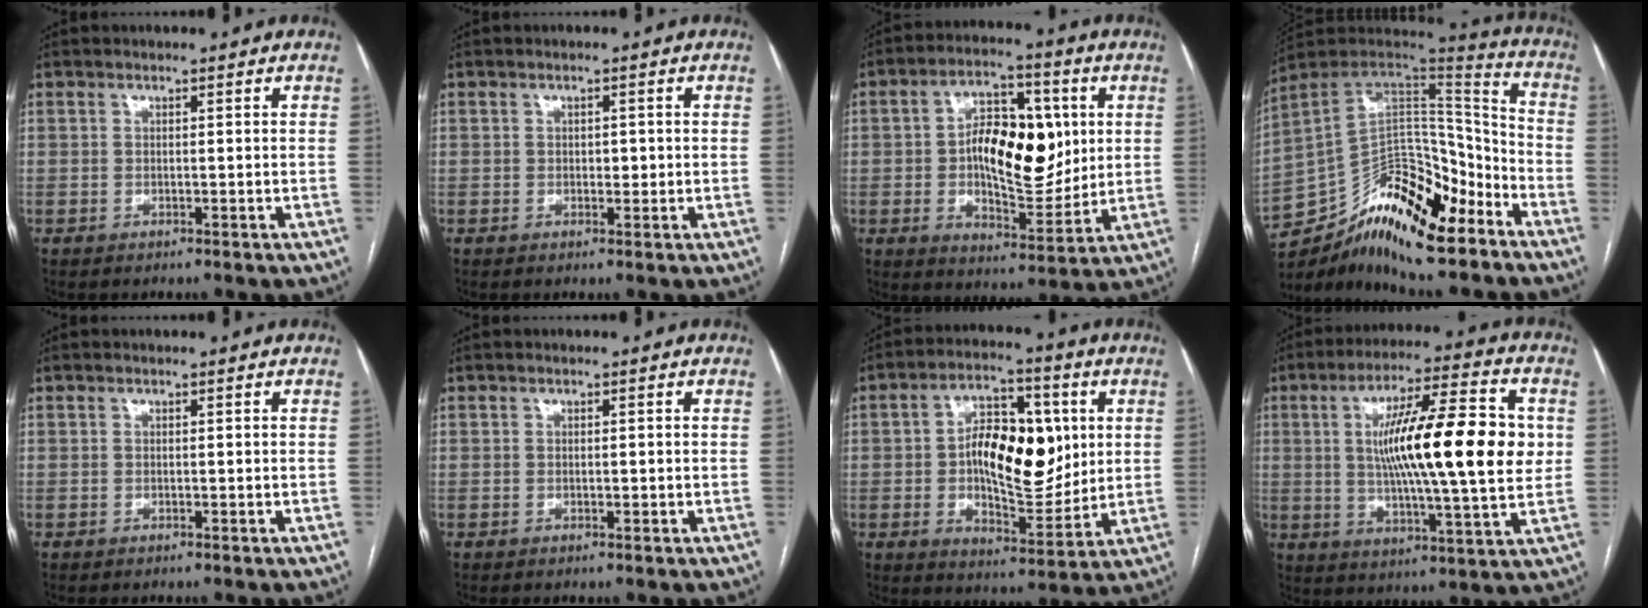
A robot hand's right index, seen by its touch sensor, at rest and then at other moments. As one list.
[{"total": 1.4, "force": [0.0, 0.9, 1.0], "torque": [-0.013, 0.002, 0.000]}, {"total": 14.3, "force": [1.6, 6.6, 12.6], "torque": [-0.208, 0.020, 0.032]}, {"total": 21.9, "force": [-15.5, 6.8, 13.9], "torque": [-0.232, 0.035, -0.262]}, {"total": 0.0}, {"total": 0.5, "force": [0.0, 0.3, 0.4], "torque": [-0.005, -0.001, 0.002]}, {"total": 14.6, "force": [1.6, 6.6, 13.0], "torque": [-0.216, 0.019, 0.032]}, {"total": 19.4, "force": [2.3, 2.4, 19.1], "torque": [-0.313, 0.011, 0.030]}]